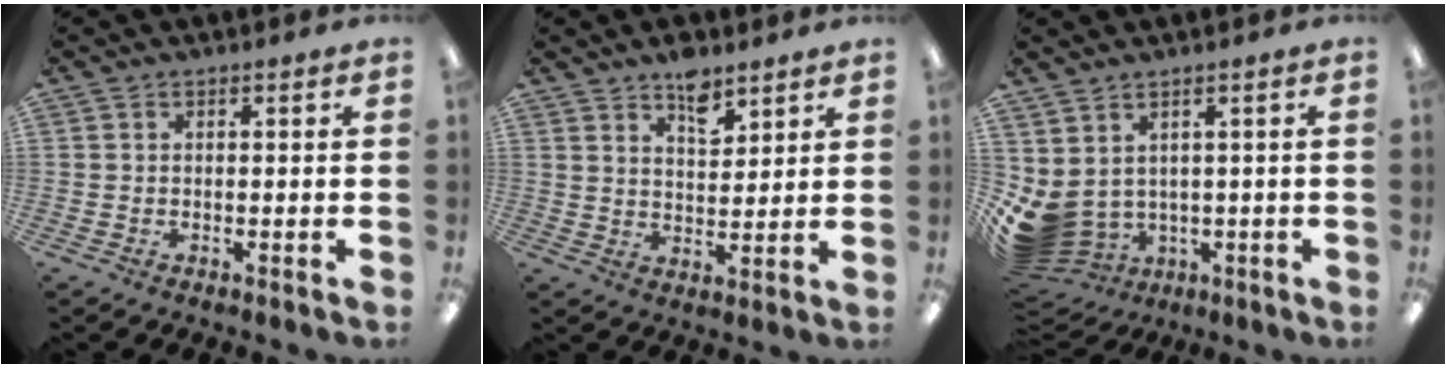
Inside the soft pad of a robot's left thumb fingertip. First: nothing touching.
{"total": 6.9, "force": [5.1, 3.3, 3.2], "torque": [-0.038, -0.031, 0.087]}
{"total": 6.2, "force": [-0.2, 5.2, 3.3], "torque": [-0.104, -0.022, 0.002]}